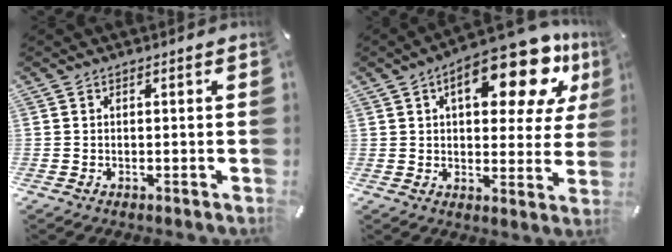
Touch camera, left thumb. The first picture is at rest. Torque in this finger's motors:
{"motor_torque": [0.63, 0.94, 1.44, -1.33, 0.28]}